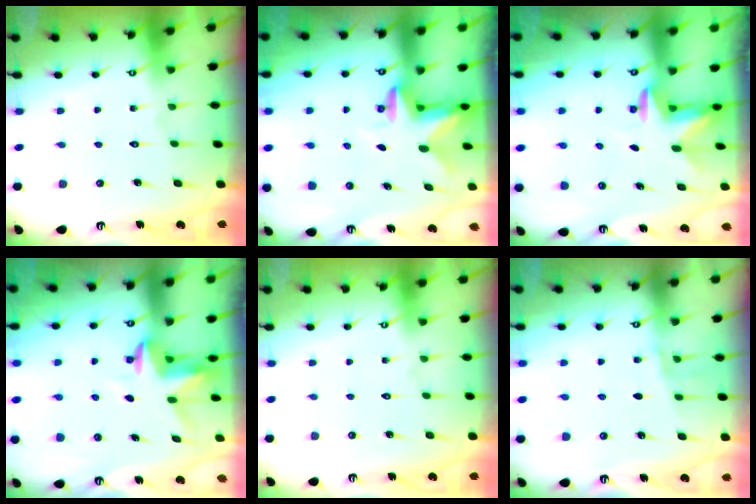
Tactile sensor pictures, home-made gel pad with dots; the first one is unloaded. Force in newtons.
{"total": 2.7, "press": 2.6, "slide": 0.5}
{"total": 2.8, "press": 2.8, "slide": 0.2}
{"total": 3.8, "press": 3.8, "slide": 0.3}
{"total": 0.0}
{"total": 3.9, "press": 3.7, "slide": 1.3}